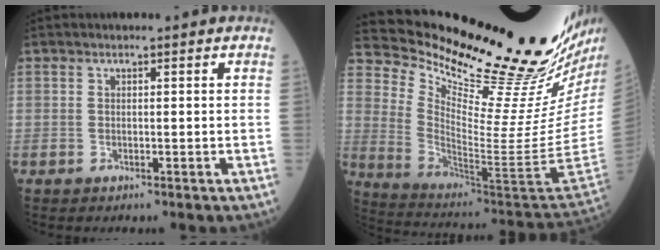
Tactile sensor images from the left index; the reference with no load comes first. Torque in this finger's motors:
{"motor_torque": [1.07, -1.07, 0.57, 0.06]}